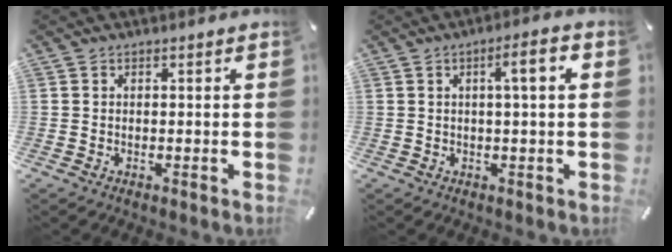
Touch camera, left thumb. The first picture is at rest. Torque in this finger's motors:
{"motor_torque": [0.45, 0.71, 0.25, -0.03, 0.16]}